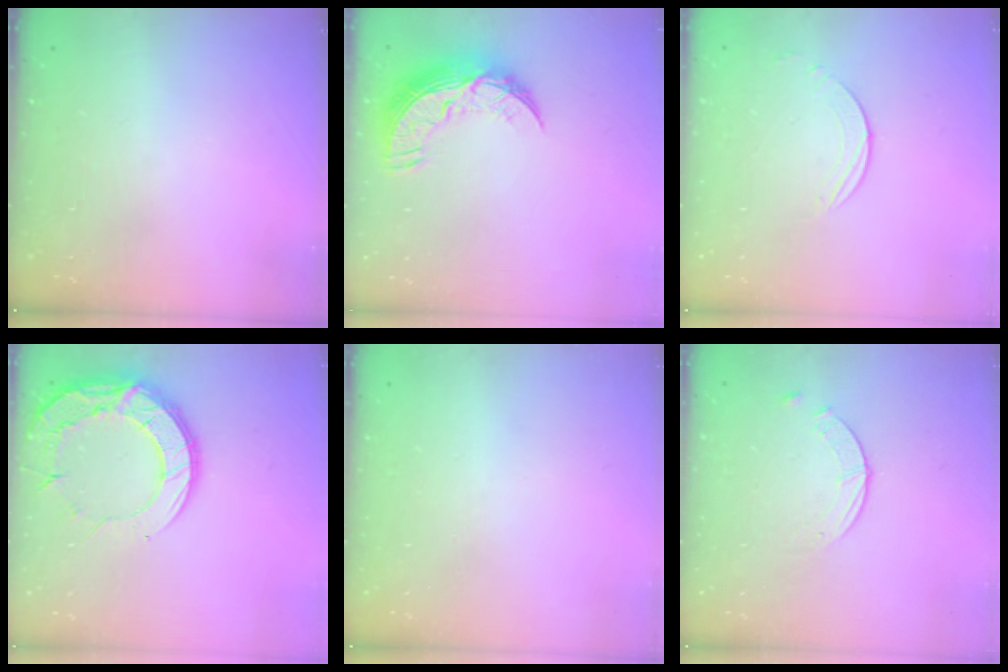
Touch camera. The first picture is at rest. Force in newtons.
{"total": 11.2, "press": 11.2, "slide": 0.7}
{"total": 3.9, "press": 3.9, "slide": 0.3}
{"total": 19.5, "press": 19.4, "slide": 1.6}
{"total": 0.0}
{"total": 3.0, "press": 3.0, "slide": 0.4}